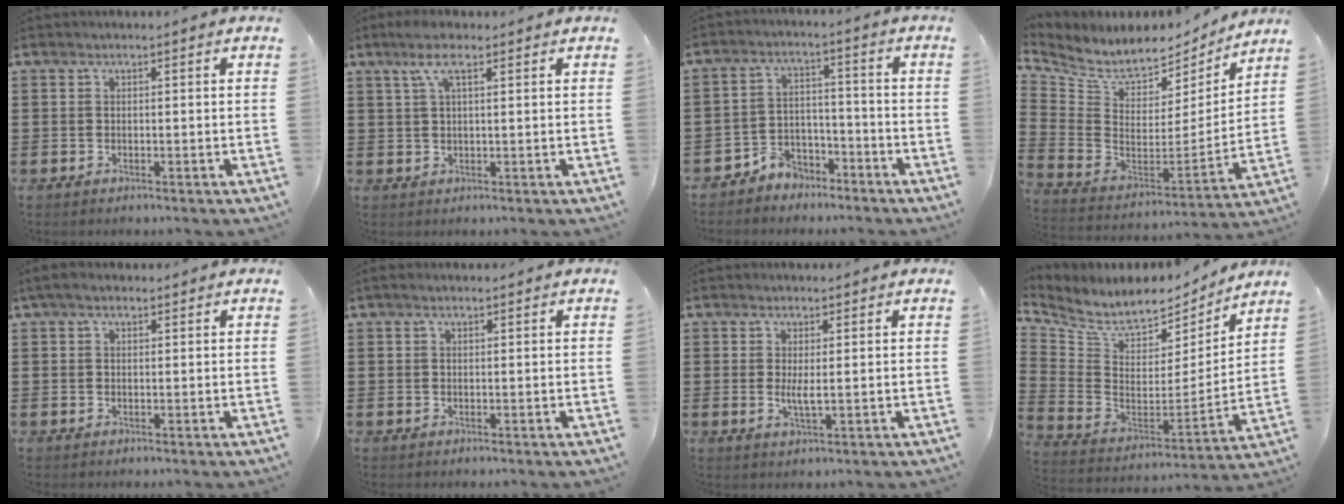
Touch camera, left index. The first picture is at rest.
{"total": 5.2, "force": [2.5, 1.6, 4.2], "torque": [-0.088, 0.007, 0.044]}
{"total": 4.7, "force": [-4.3, 2.0, 0.3], "torque": [-0.020, 0.007, -0.091]}
{"total": 5.8, "force": [4.9, 2.7, 1.3], "torque": [-0.064, -0.047, 0.085]}
{"total": 2.0, "force": [1.1, 1.1, 1.3], "torque": [-0.028, 0.007, 0.020]}
{"total": 0.8, "force": [0.4, 0.3, 0.6], "torque": [-0.010, 0.004, 0.007]}
{"total": 2.7, "force": [0.3, 0.5, 2.6], "torque": [-0.049, -0.003, 0.005]}
{"total": 6.7, "force": [5.8, 2.7, 2.0], "torque": [-0.078, -0.051, 0.100]}